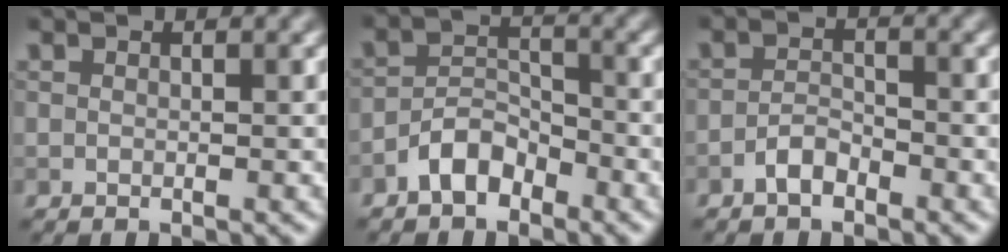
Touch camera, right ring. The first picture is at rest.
{"total": 3.3, "force": [-2.4, 1.6, 1.6], "torque": [-0.025, 0.012, -0.050]}
{"total": 1.9, "force": [-1.4, 0.8, 1.1], "torque": [-0.021, 0.006, -0.030]}